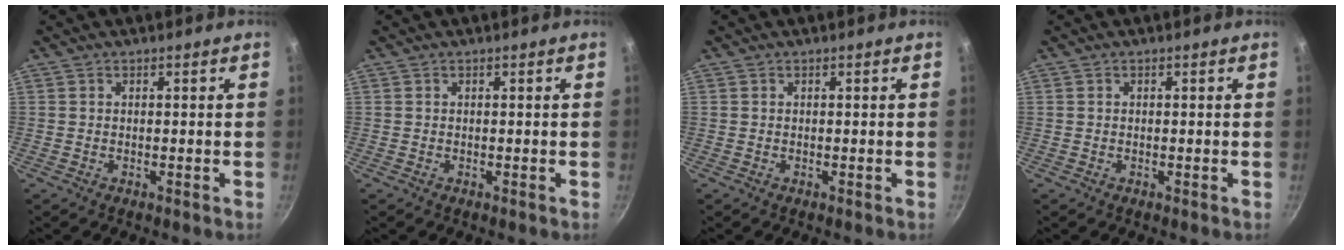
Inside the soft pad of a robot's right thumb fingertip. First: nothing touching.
{"total": 0.0}
{"total": 0.0}
{"total": 0.0}